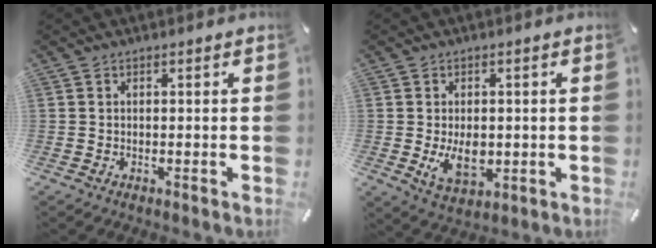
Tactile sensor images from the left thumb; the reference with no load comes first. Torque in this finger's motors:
{"motor_torque": [0.68, 0.68, 0.27, -0.05, 0.06]}